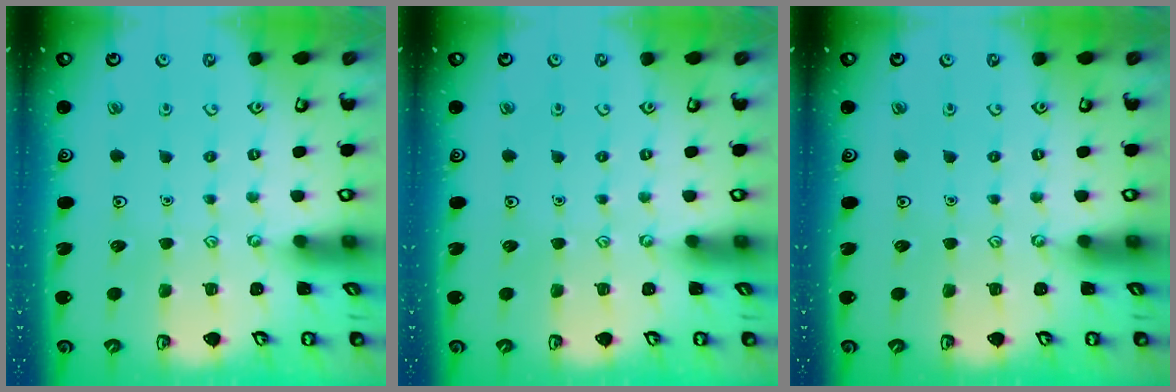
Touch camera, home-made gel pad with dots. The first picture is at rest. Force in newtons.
{"total": 0.0}
{"total": 0.0}